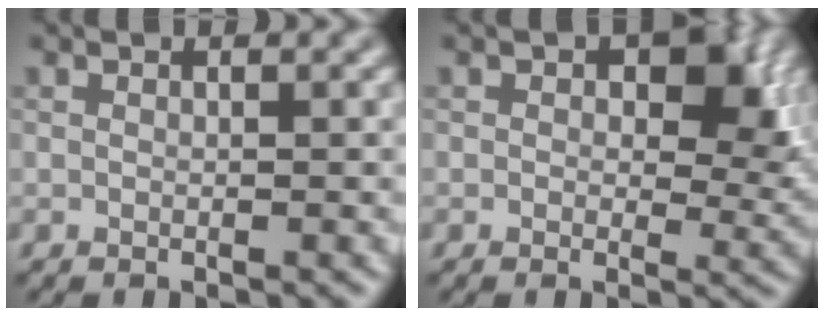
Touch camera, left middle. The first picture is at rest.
{"total": 4.8, "force": [1.1, 2.8, 3.7], "torque": [-0.056, 0.001, 0.031]}